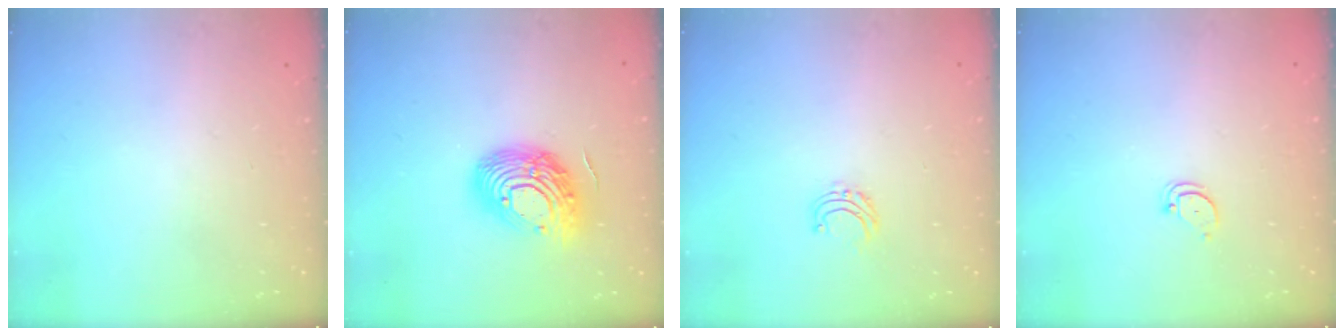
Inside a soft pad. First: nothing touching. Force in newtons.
{"total": 15.8, "press": 15.8, "slide": 1.1}
{"total": 4.7, "press": 4.7, "slide": 0.4}
{"total": 2.6, "press": 2.6, "slide": 0.1}